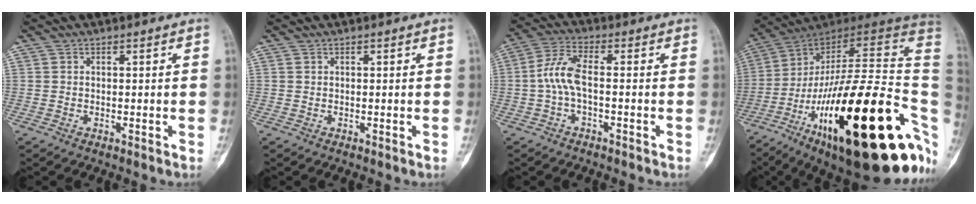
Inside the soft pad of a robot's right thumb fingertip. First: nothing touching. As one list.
[{"total": 0.0}, {"total": 6.2, "force": [-0.8, 2.2, 5.8], "torque": [-0.129, 0.027, -0.022]}, {"total": 40.3, "force": [-10.9, 12.9, 36.6], "torque": [-0.472, 0.073, -0.175]}]